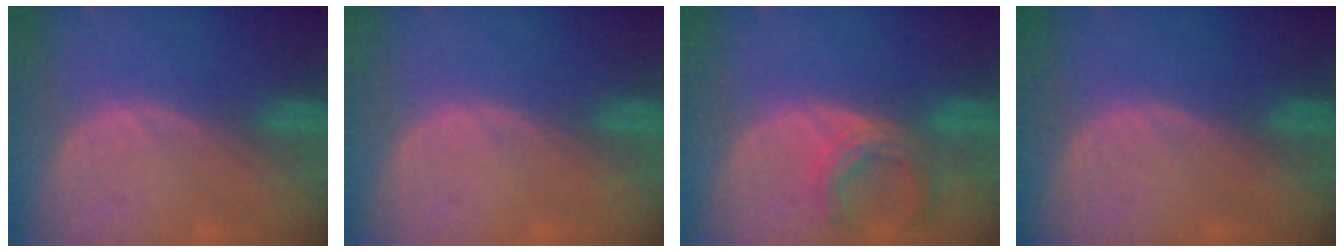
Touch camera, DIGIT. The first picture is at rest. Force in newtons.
{"total": 0.5, "press": 0.1, "slide": 0.5}
{"total": 5.8, "press": 5.6, "slide": 1.6}
{"total": 0.0}